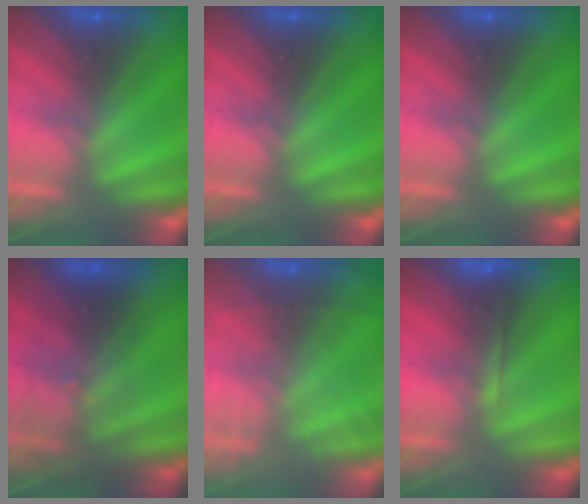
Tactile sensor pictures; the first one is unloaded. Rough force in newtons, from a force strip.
{"total": 0.0}
{"total": 0.0}
{"total": 3.0}
{"total": 7.2}
{"total": 1.8}